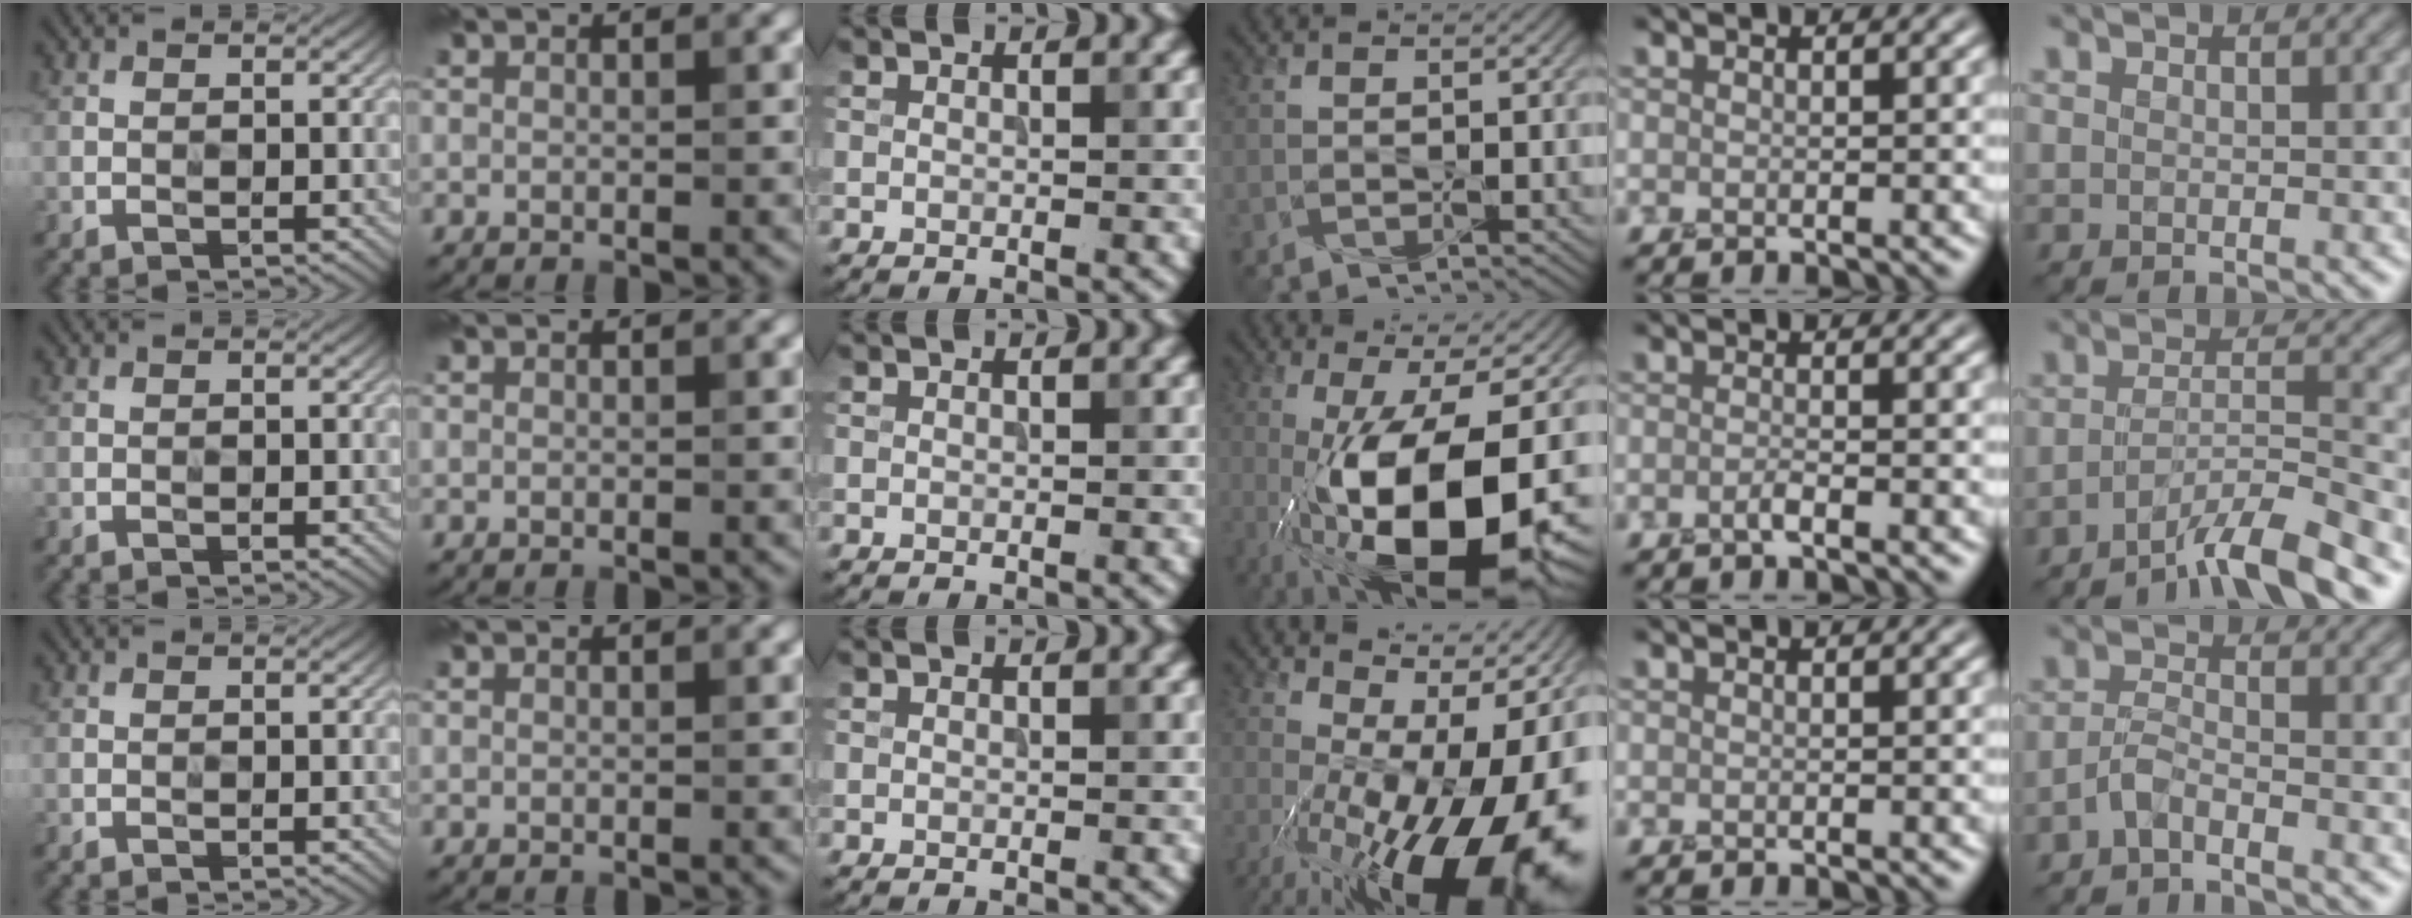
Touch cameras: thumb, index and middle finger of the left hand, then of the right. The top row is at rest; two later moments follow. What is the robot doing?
{"motion": "press", "object": "grip strengthener"}